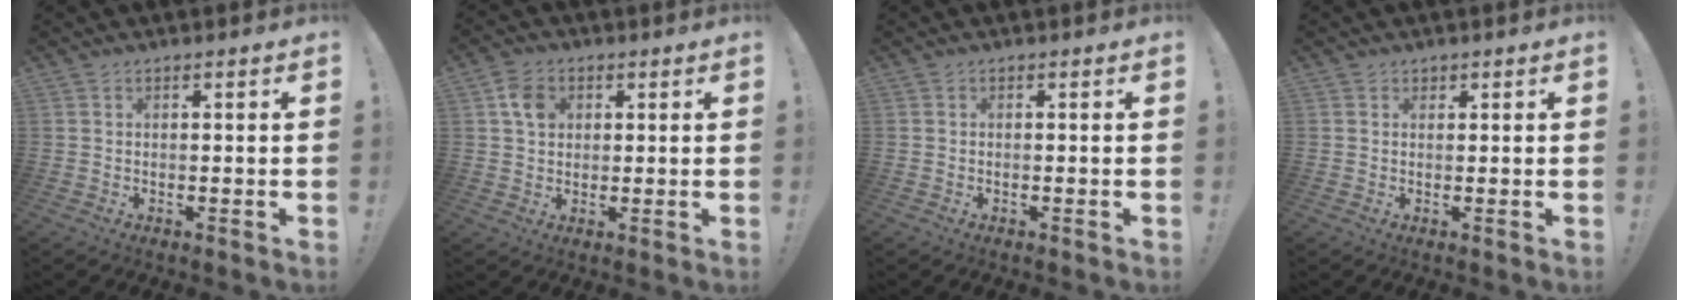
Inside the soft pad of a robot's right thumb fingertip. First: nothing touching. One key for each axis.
{"total": 6.4, "fx": 2.3, "fy": 5.2, "fz": 3.0, "tx": -0.052, "ty": 0.007, "tz": 0.045}
{"total": 0.0}
{"total": 1.1, "fx": 0.8, "fy": 0.8, "fz": 0.1, "tx": 0.010, "ty": -0.006, "tz": 0.012}